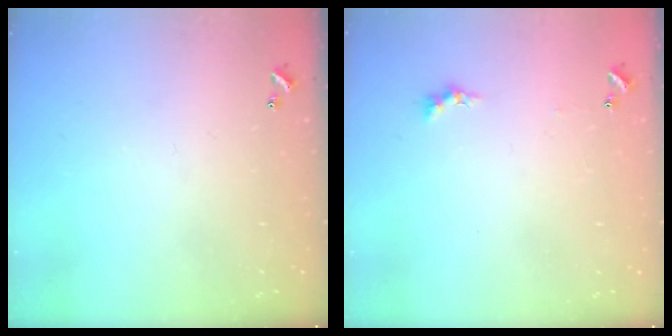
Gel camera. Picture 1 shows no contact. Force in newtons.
{"total": 0.0}